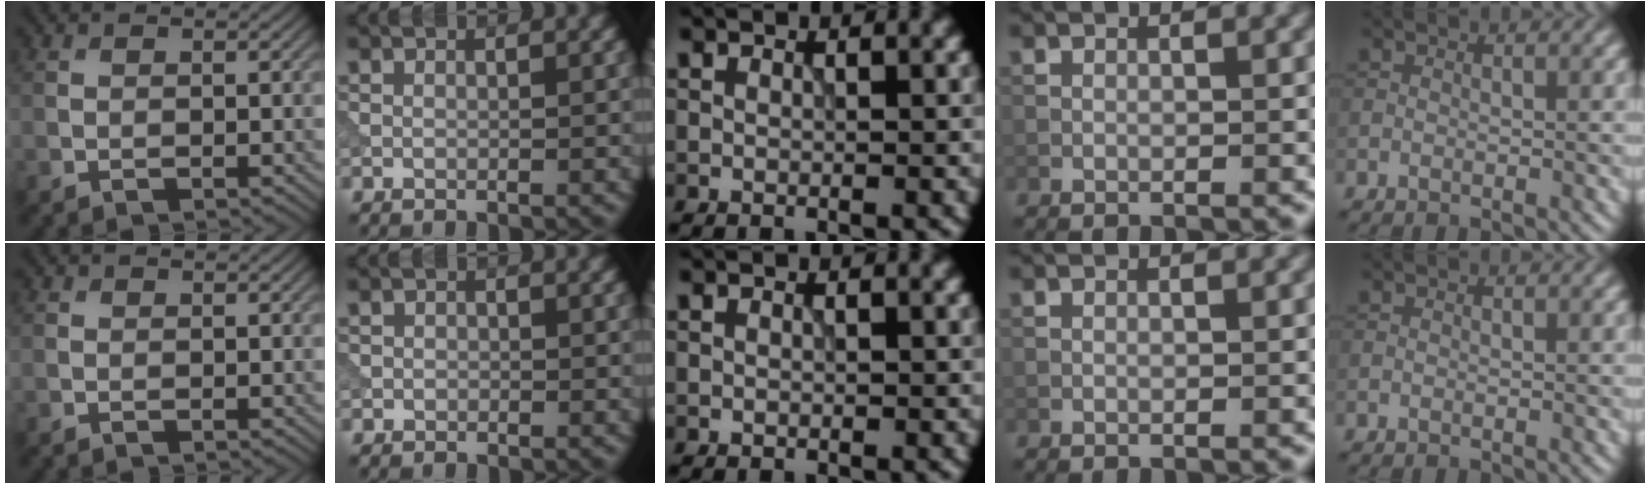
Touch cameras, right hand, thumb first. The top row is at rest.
{"index": {"total": 0.5, "force": [-0.2, 0.5, 0.1], "torque": [-0.001, -0.001, -0.006]}}